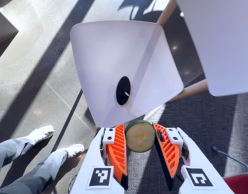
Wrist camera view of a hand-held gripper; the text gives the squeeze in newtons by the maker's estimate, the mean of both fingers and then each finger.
{"total": 8.8, "left": 8.9, "right": 8.7}